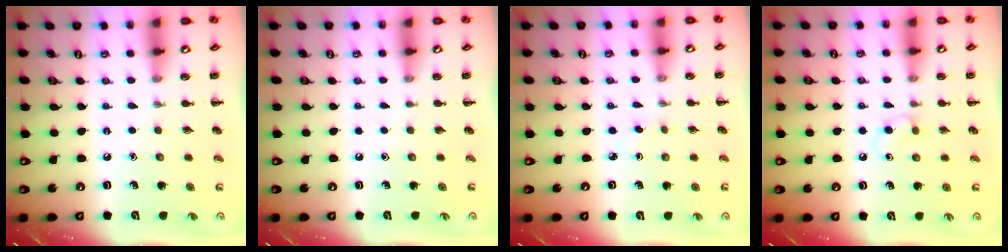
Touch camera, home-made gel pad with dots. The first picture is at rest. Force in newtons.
{"total": 0.0}
{"total": 1.7, "press": 1.5, "slide": 0.8}
{"total": 3.5, "press": 3.3, "slide": 1.4}